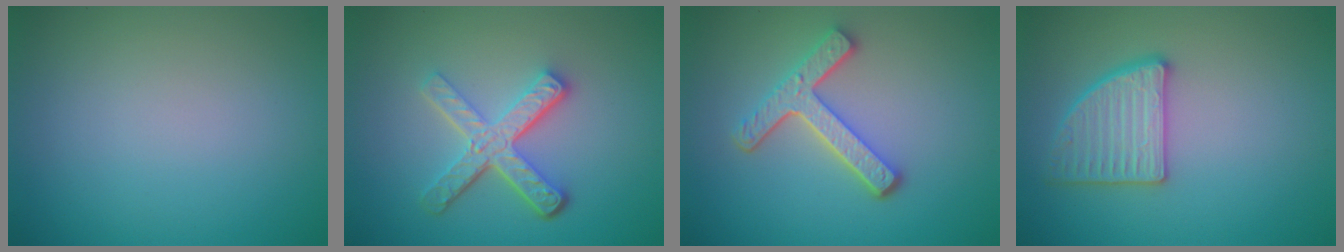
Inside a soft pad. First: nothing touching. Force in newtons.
{"total": 5.1, "press": 3.7, "slide": 3.5}
{"total": 4.4, "press": 3.4, "slide": 2.9}
{"total": 3.5, "press": 3.3, "slide": 1.1}